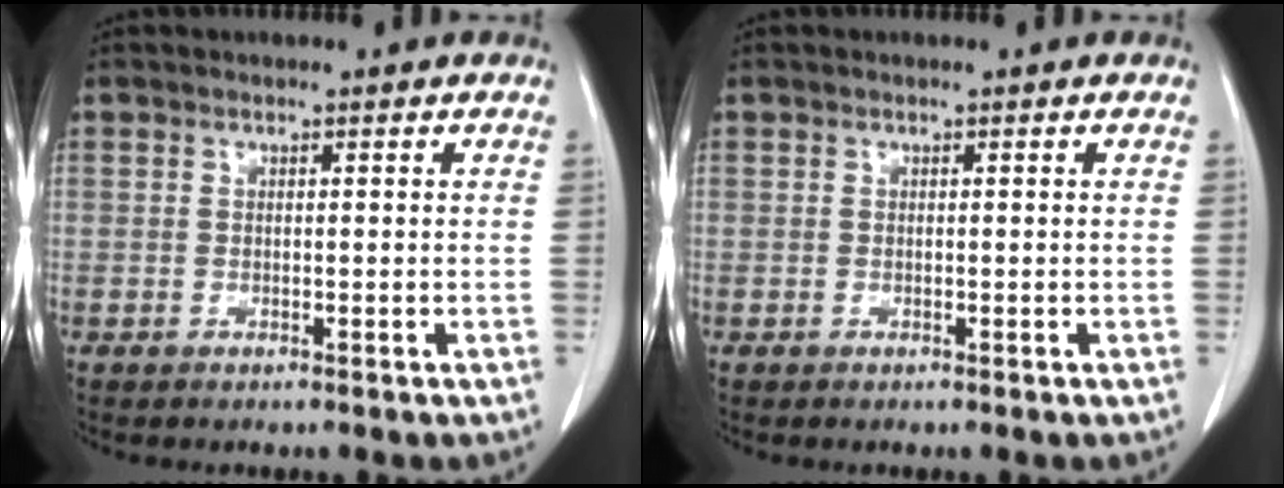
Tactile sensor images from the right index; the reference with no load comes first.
{"total": 0.0}